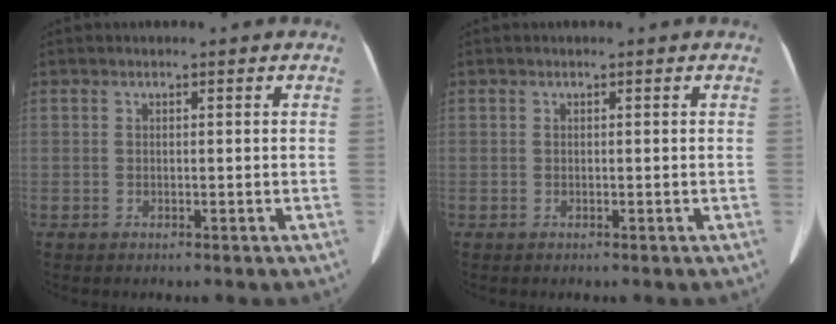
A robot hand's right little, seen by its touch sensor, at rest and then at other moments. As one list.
[{"total": 0.0}]